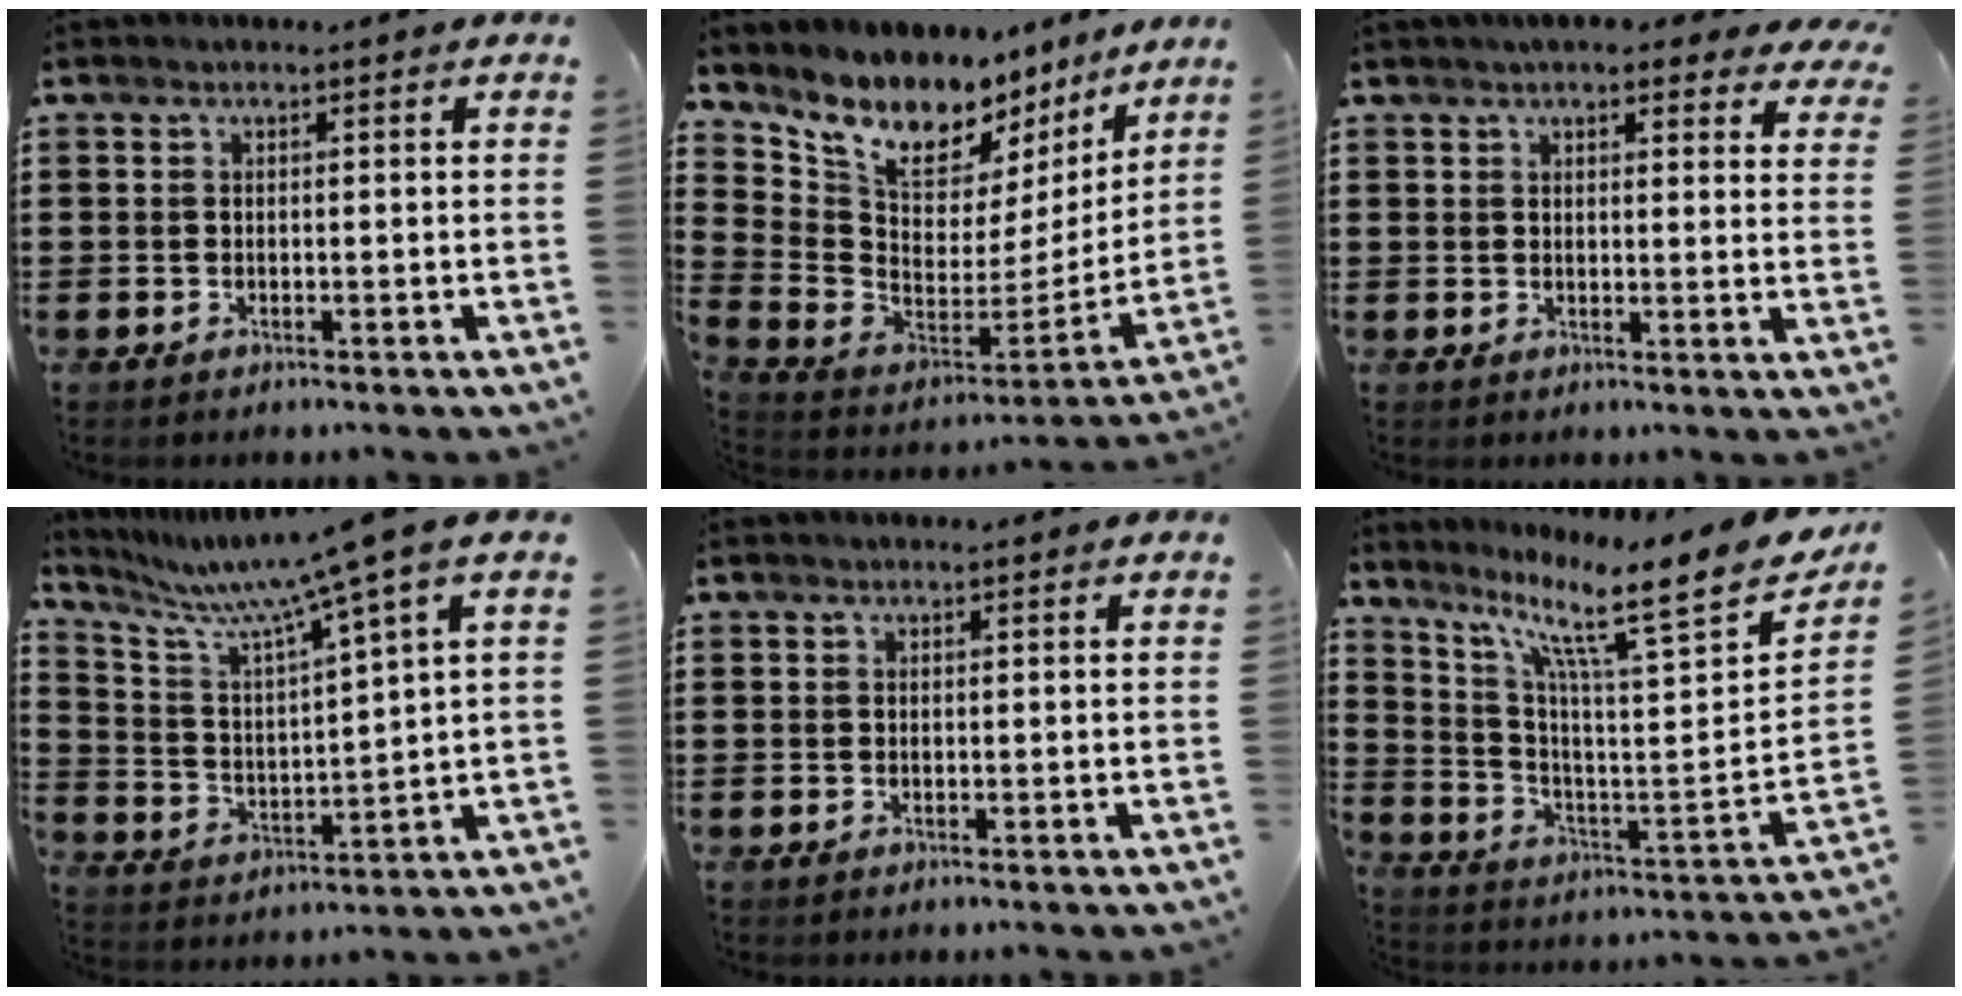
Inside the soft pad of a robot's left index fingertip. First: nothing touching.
{"total": 9.1, "force": [7.6, 4.2, 2.9], "torque": [-0.099, -0.062, 0.135]}
{"total": 4.3, "force": [3.7, 1.4, 1.6], "torque": [-0.027, -0.005, 0.064]}
{"total": 9.3, "force": [7.2, -0.9, 5.9], "torque": [-0.143, -0.049, 0.111]}
{"total": 0.0}
{"total": 12.8, "force": [9.6, 1.7, 8.4], "torque": [-0.160, -0.078, 0.141]}